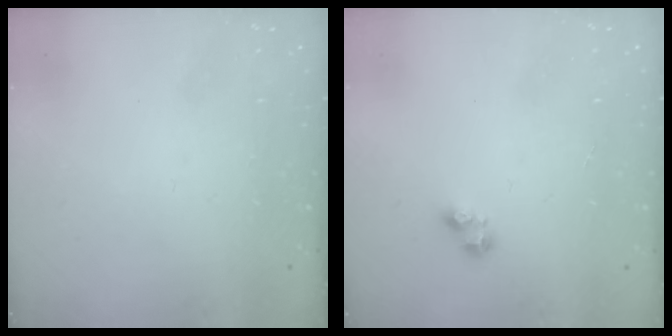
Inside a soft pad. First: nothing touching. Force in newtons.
{"total": 2.1, "press": 2.1, "slide": 0.3}